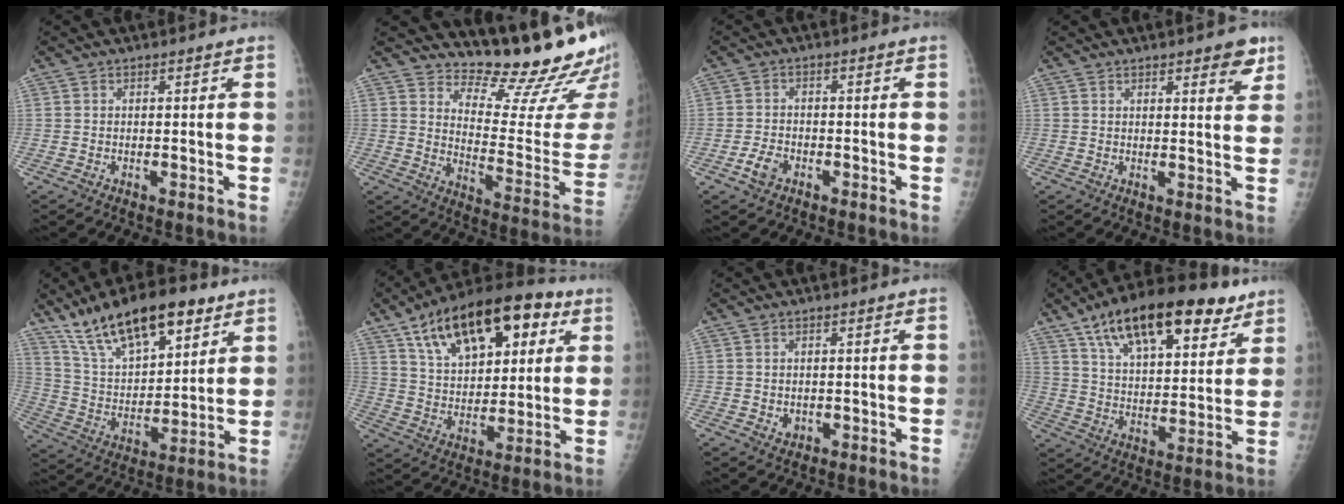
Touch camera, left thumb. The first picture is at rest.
{"total": 19.5, "force": [17.9, 3.6, 6.9], "torque": [-0.055, -0.179, 0.234]}
{"total": 3.4, "force": [-1.8, 2.2, 1.9], "torque": [-0.035, 0.010, -0.033]}
{"total": 4.7, "force": [3.0, 1.5, 3.4], "torque": [-0.029, -0.016, 0.034]}
{"total": 20.4, "force": [13.2, 8.1, 13.2], "torque": [-0.194, -0.048, 0.239]}
{"total": 23.6, "force": [11.1, 12.1, 17.0], "torque": [-0.240, -0.010, 0.187]}
{"total": 1.6, "force": [-0.1, 1.4, 0.8], "torque": [-0.008, 0.000, 0.004]}
{"total": 24.0, "force": [14.6, 10.2, 16.1], "torque": [-0.235, -0.030, 0.240]}